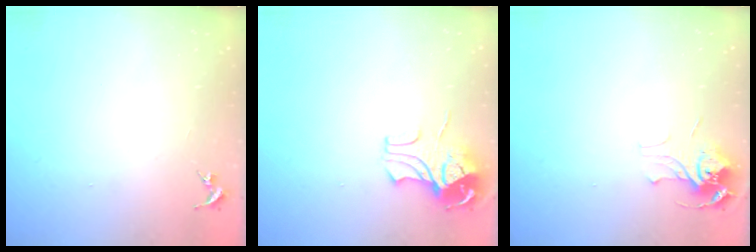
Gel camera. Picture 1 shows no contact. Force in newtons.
{"total": 9.4, "press": 9.4, "slide": 1.1}
{"total": 7.8, "press": 7.7, "slide": 0.7}